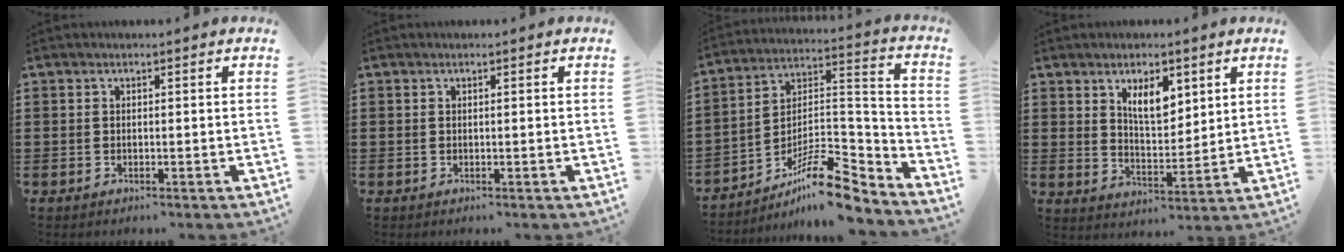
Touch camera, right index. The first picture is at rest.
{"total": 0.0}
{"total": 12.1, "force": [-9.1, 3.4, 7.1], "torque": [-0.113, 0.034, -0.174]}
{"total": 6.0, "force": [3.3, 2.7, 4.3], "torque": [-0.070, -0.002, 0.053]}